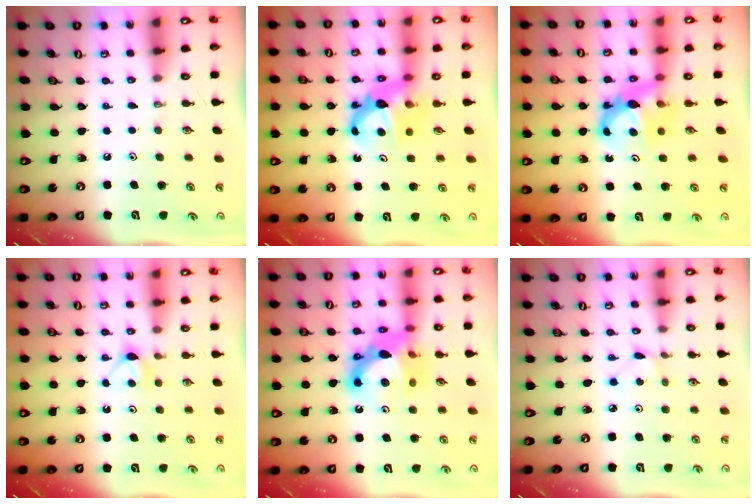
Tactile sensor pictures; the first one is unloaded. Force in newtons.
{"total": 7.2, "press": 7.2, "slide": 0.1}
{"total": 7.5, "press": 7.5, "slide": 0.3}
{"total": 4.5, "press": 4.4, "slide": 0.8}
{"total": 13.9, "press": 13.7, "slide": 1.9}
{"total": 1.3, "press": 1.3, "slide": 0.2}